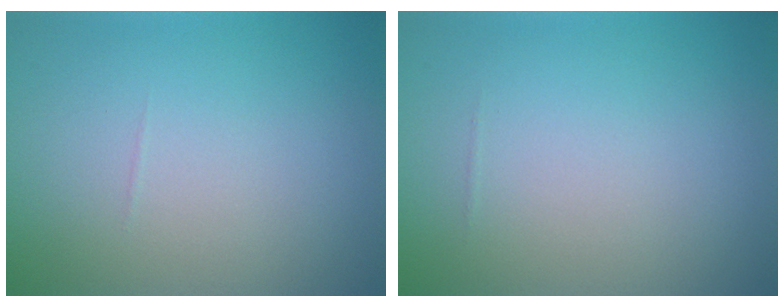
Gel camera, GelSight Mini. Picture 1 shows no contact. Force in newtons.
{"total": 0.0}